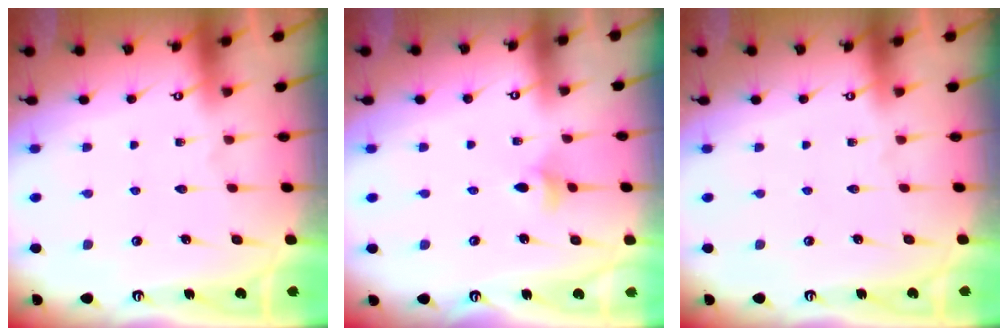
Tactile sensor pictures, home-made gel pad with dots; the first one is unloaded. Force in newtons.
{"total": 3.5, "press": 3.4, "slide": 0.9}
{"total": 0.0}